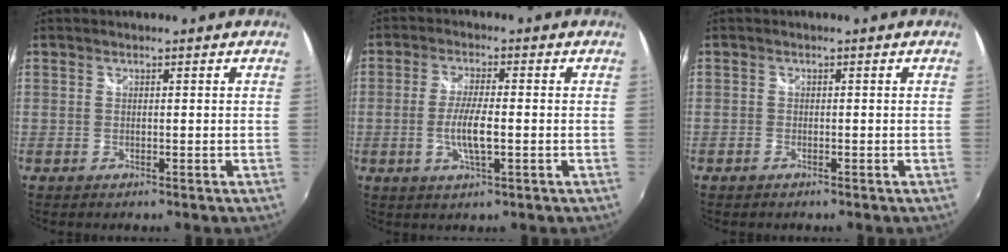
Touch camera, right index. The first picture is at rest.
{"total": 5.8, "force": [-1.2, 1.1, 5.6], "torque": [-0.111, -0.007, -0.022]}
{"total": 1.1, "force": [-0.8, 0.7, 0.2], "torque": [-0.007, 0.000, -0.016]}